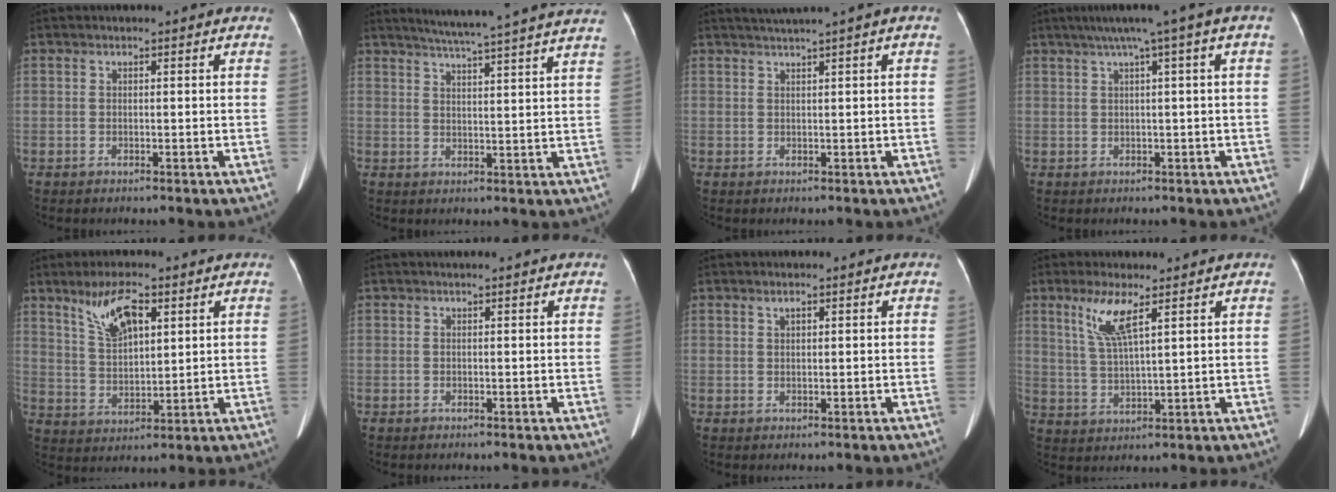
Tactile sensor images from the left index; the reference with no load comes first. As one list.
[{"total": 17.5, "force": [15.8, -1.1, 7.5], "torque": [-0.123, -0.017, 0.196]}, {"total": 1.9, "force": [1.4, -0.3, 1.3], "torque": [-0.025, 0.012, 0.032]}, {"total": 6.8, "force": [3.5, -0.9, 5.7], "torque": [-0.082, 0.035, 0.051]}, {"total": 8.1, "force": [4.8, 2.7, 6.0], "torque": [-0.122, 0.009, 0.097]}, {"total": 1.7, "force": [1.5, 0.0, 0.9], "torque": [-0.012, 0.020, 0.019]}, {"total": 1.2, "force": [0.8, 0.4, 0.7], "torque": [-0.015, 0.006, 0.017]}, {"total": 6.3, "force": [3.5, 0.5, 5.2], "torque": [-0.114, -0.001, 0.076]}]